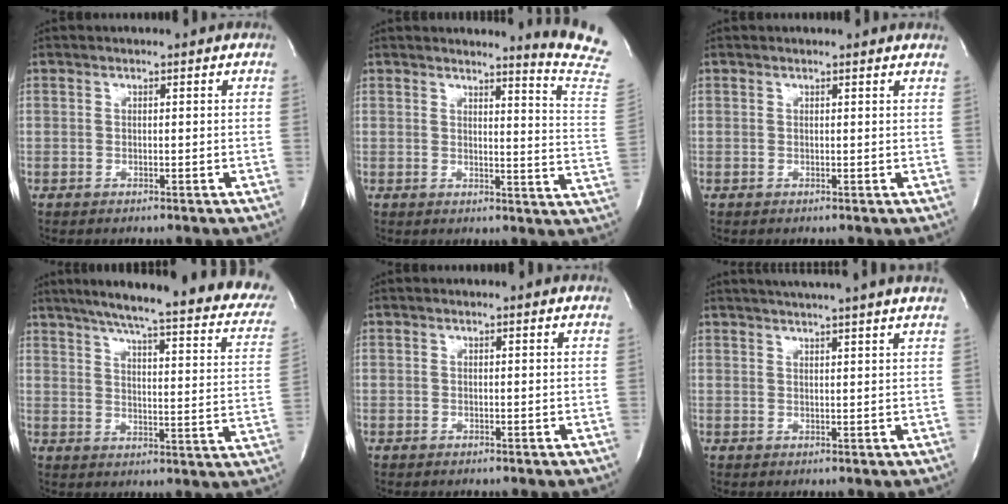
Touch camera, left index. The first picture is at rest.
{"total": 10.7, "force": [10.2, -2.4, 2.3], "torque": [-0.029, -0.128, 0.095]}
{"total": 2.5, "force": [2.4, 0.1, 0.5], "torque": [-0.015, -0.001, 0.015]}
{"total": 26.6, "force": [22.1, 1.9, 14.7], "torque": [-0.213, -0.051, 0.267]}
{"total": 1.9, "force": [1.9, 0.0, 0.4], "torque": [-0.017, -0.002, 0.013]}
{"total": 14.0, "force": [12.4, -0.8, 6.4], "torque": [-0.111, 0.006, 0.153]}